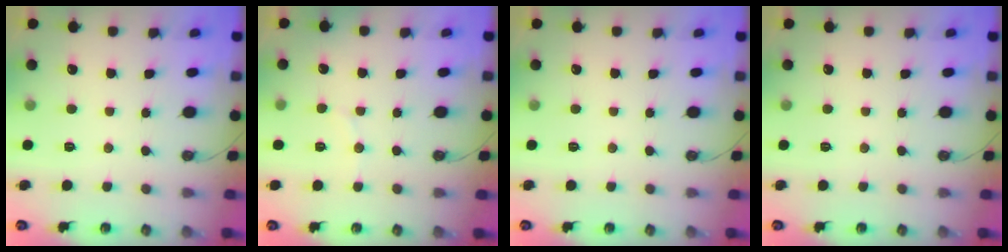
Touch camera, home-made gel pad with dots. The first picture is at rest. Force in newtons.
{"total": 2.9, "press": 2.9, "slide": 0.3}
{"total": 0.0}
{"total": 0.0}